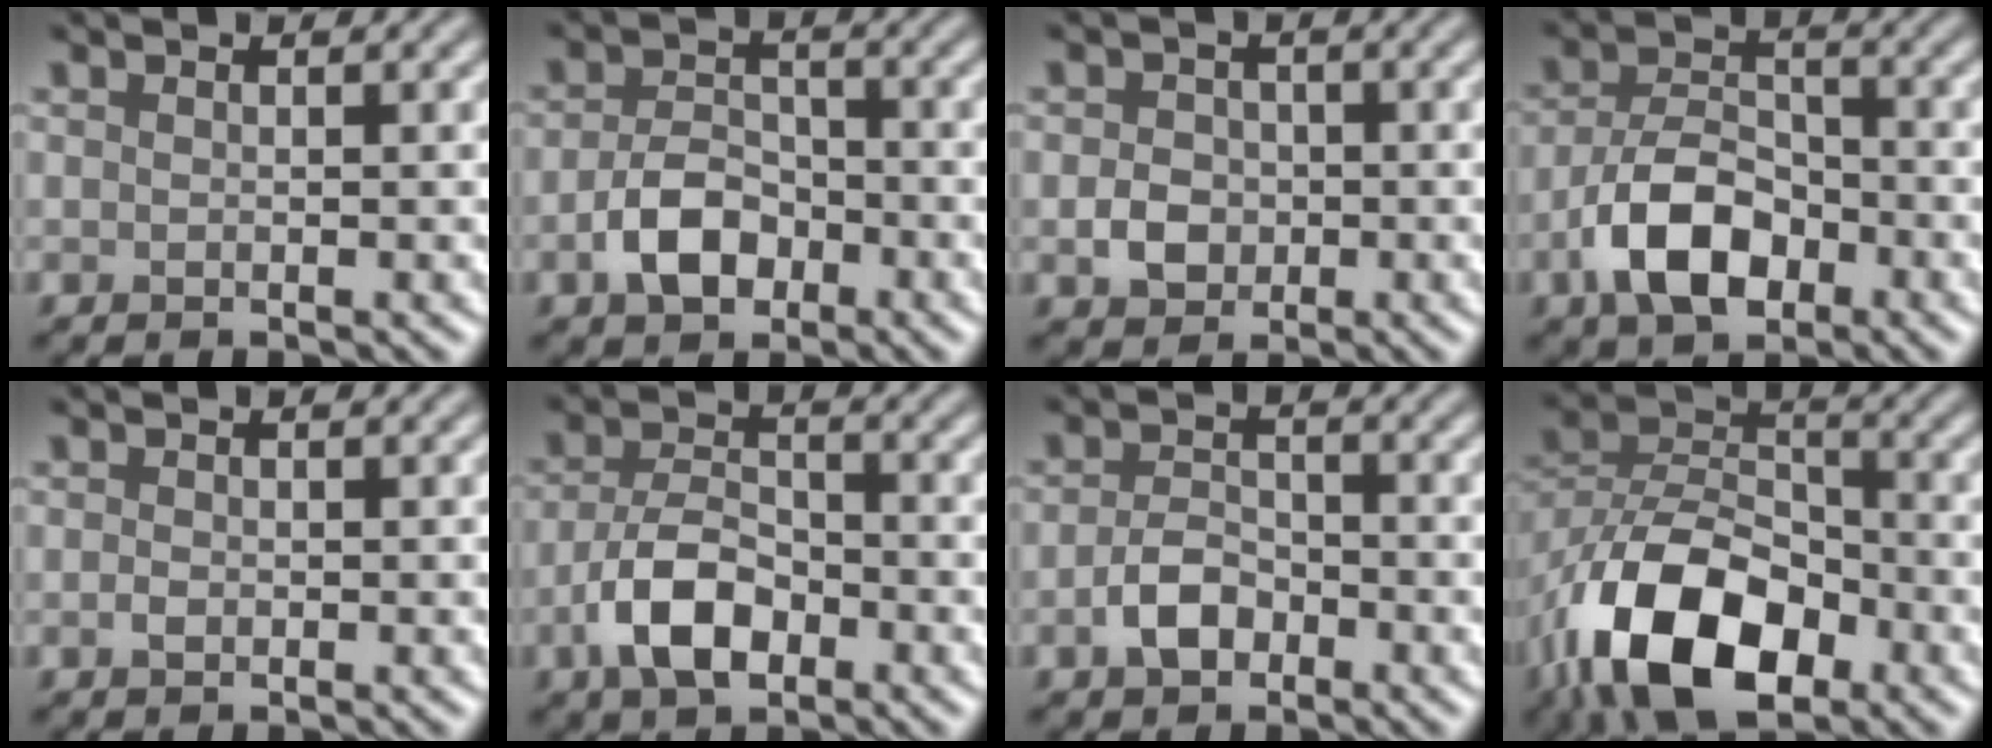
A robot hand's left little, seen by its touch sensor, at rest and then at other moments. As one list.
[{"total": 4.0, "force": [-1.7, 2.6, 2.5], "torque": [-0.046, 0.003, -0.036]}, {"total": 2.5, "force": [-0.5, 2.1, 1.2], "torque": [-0.016, -0.001, -0.014]}, {"total": 6.3, "force": [-2.9, 3.6, 4.3], "torque": [-0.076, 0.001, -0.058]}, {"total": 0.6, "force": [-0.1, 0.4, 0.5], "torque": [-0.010, -0.002, -0.003]}, {"total": 5.3, "force": [-2.4, 2.9, 3.8], "torque": [-0.072, 0.002, -0.049]}, {"total": 2.8, "force": [-1.3, 1.8, 1.7], "torque": [-0.033, 0.005, -0.029]}, {"total": 11.9, "force": [-6.1, 6.5, 7.8], "torque": [-0.151, -0.002, -0.119]}]